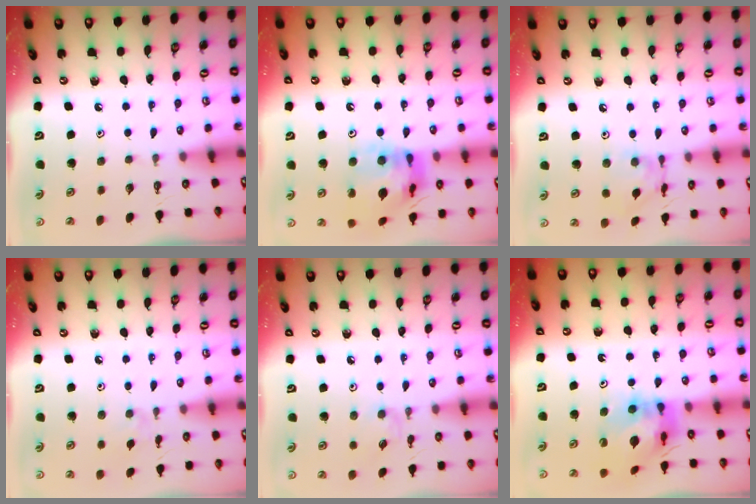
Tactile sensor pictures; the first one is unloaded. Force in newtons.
{"total": 16.7, "press": 16.7, "slide": 1.7}
{"total": 10.1, "press": 10.1, "slide": 0.9}
{"total": 1.8, "press": 1.7, "slide": 0.4}
{"total": 2.0, "press": 1.9, "slide": 0.4}
{"total": 12.0, "press": 11.9, "slide": 1.6}